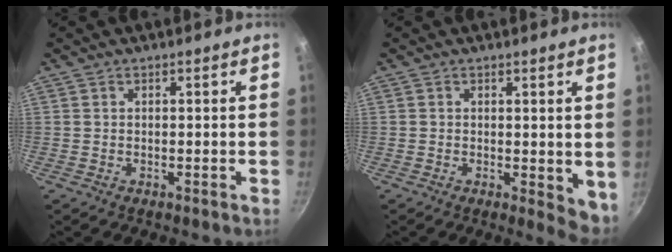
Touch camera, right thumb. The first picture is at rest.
{"total": 4.8, "force": [0.4, 2.4, 4.1], "torque": [-0.049, -0.008, 0.007]}